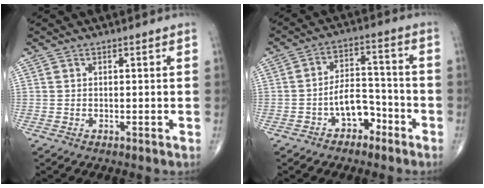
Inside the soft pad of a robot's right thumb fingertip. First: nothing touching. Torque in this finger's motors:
{"motor_torque": [3.32, 1.69, 1.64, -0.99, 0.60]}